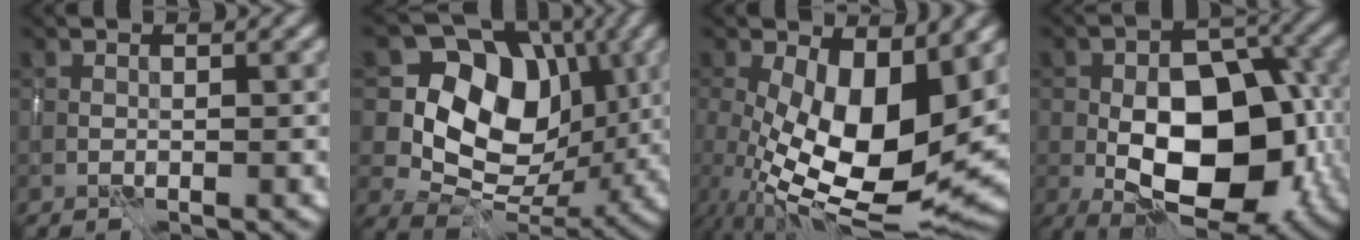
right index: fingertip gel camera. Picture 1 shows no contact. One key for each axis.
{"total": 9.6, "fx": 1.5, "fy": 7.6, "fz": 5.7, "tx": -0.090, "ty": -0.013, "tz": 0.013}
{"total": 11.8, "fx": 0.2, "fy": 5.7, "fz": 10.3, "tx": -0.176, "ty": -0.028, "tz": 0.007}
{"total": 12.1, "fx": -2.8, "fy": 6.7, "fz": 9.7, "tx": -0.137, "ty": -0.001, "tz": -0.050}